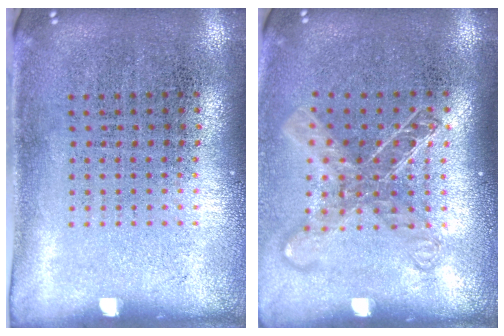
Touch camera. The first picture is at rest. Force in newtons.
{"total": 1.7, "press": 1.3, "slide": 1.0}